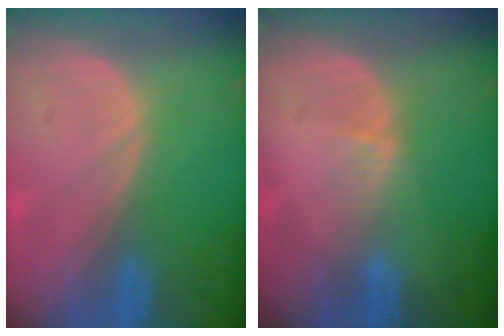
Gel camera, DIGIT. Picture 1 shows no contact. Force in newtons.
{"total": 1.6, "press": 1.6, "slide": 0.3}